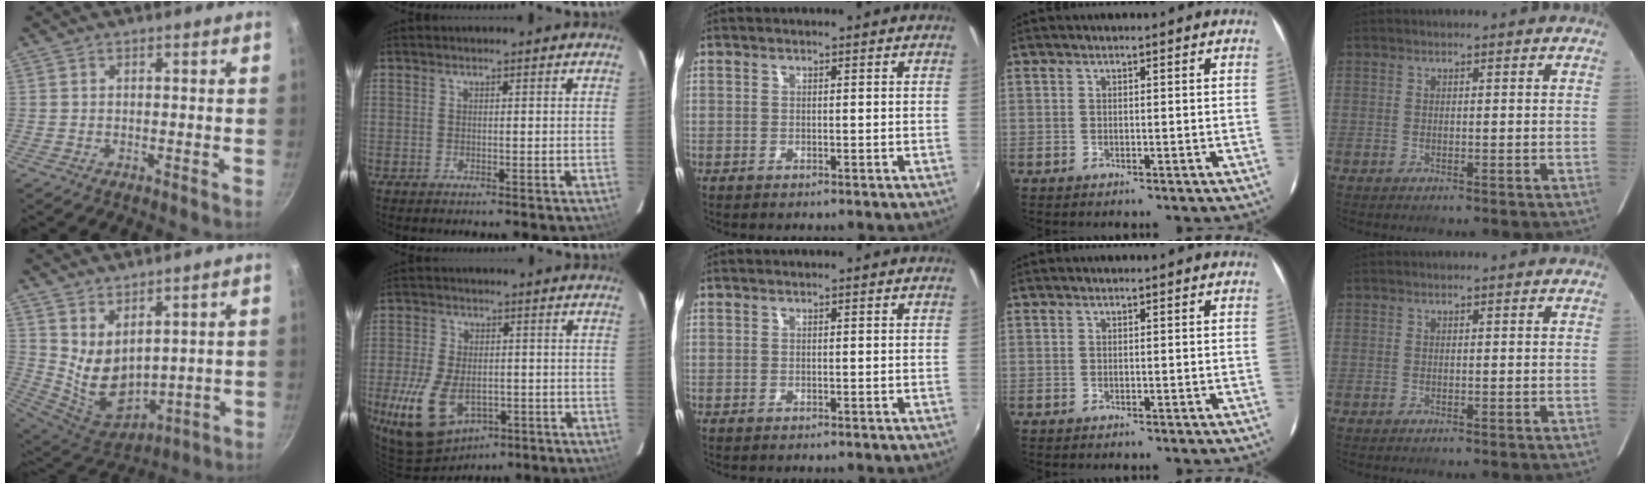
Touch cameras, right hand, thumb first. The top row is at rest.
{"thumb": {"total": 10.3, "force": [4.3, 5.8, 7.3], "torque": [-0.111, -0.057, 0.107]}, "index": {"total": 14.3, "force": [-5.2, 8.8, 10.0], "torque": [-0.223, -0.023, -0.080]}}